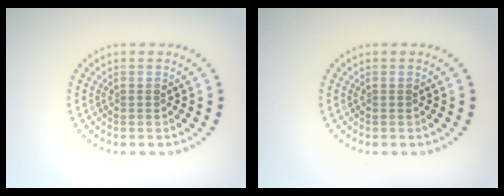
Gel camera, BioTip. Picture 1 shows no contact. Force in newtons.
{"total": 0.0}